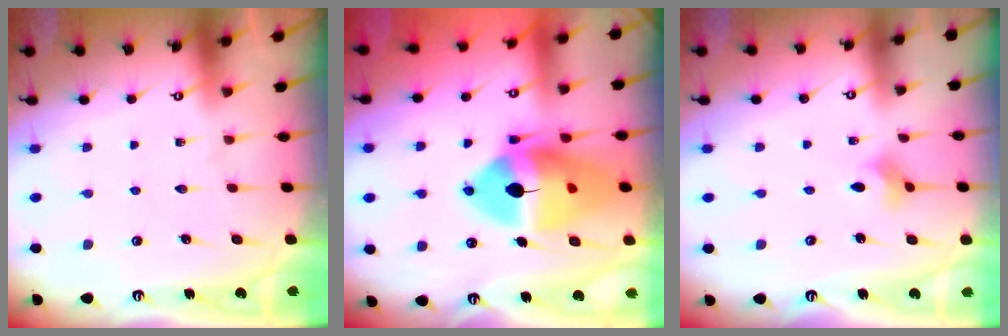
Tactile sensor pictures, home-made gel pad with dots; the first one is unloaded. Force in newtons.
{"total": 19.9, "press": 19.7, "slide": 2.5}
{"total": 2.6, "press": 2.5, "slide": 0.6}